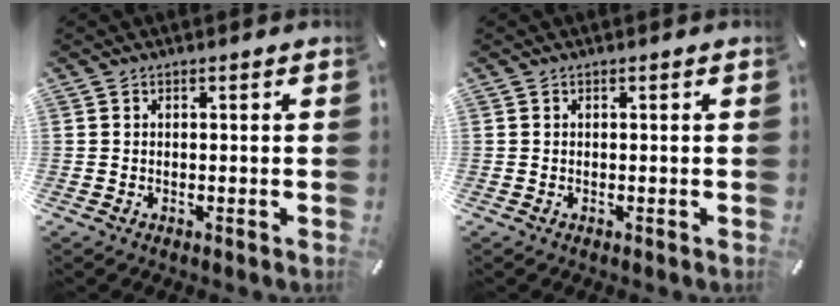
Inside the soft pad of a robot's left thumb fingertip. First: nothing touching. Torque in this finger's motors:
{"motor_torque": [0.00, 0.00, 0.00, 0.00, 0.00]}